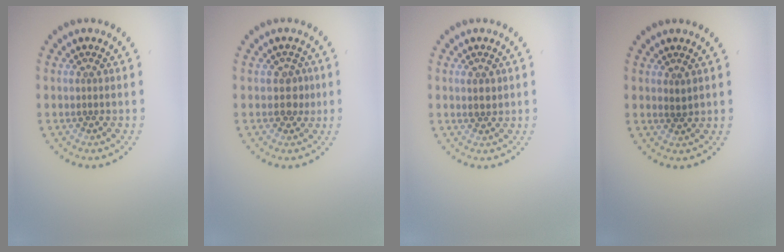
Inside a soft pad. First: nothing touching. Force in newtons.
{"total": 1.4, "press": 1.3, "slide": 0.5}
{"total": 1.2, "press": 1.1, "slide": 0.5}
{"total": 0.6, "press": 0.6, "slide": 0.1}